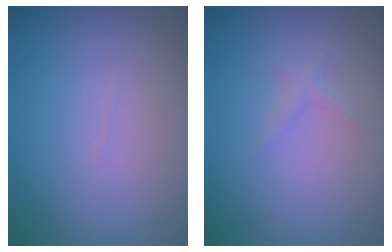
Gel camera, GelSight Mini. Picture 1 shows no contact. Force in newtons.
{"total": 0.7, "press": 0.7, "slide": 0.0}